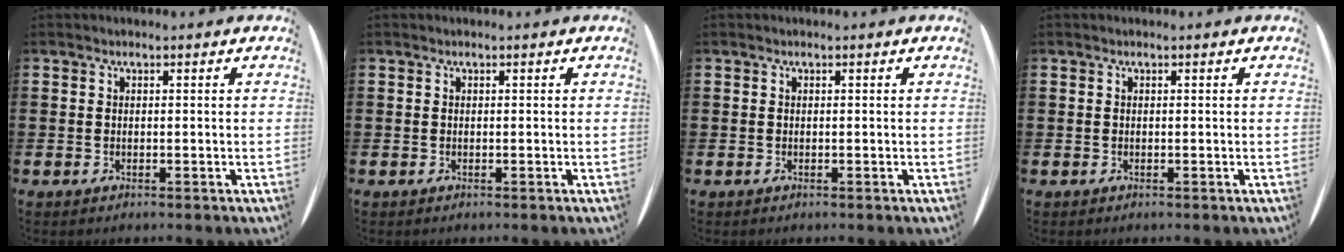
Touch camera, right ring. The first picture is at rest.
{"total": 0.0}
{"total": 0.0}
{"total": 0.0}